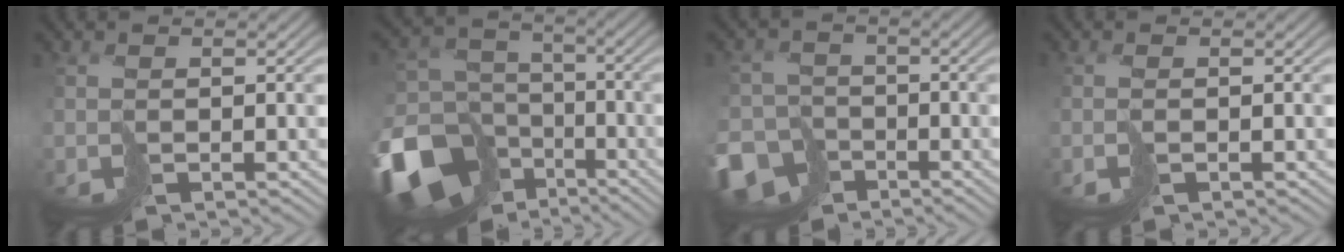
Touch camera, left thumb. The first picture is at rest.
{"total": 17.7, "force": [-9.2, 13.3, 7.0], "torque": [-0.226, -0.050, -0.133]}
{"total": 8.6, "force": [-5.7, 6.1, 2.0], "torque": [-0.048, -0.038, -0.103]}
{"total": 1.0, "force": [-0.5, 0.3, 0.8], "torque": [-0.020, 0.000, -0.012]}